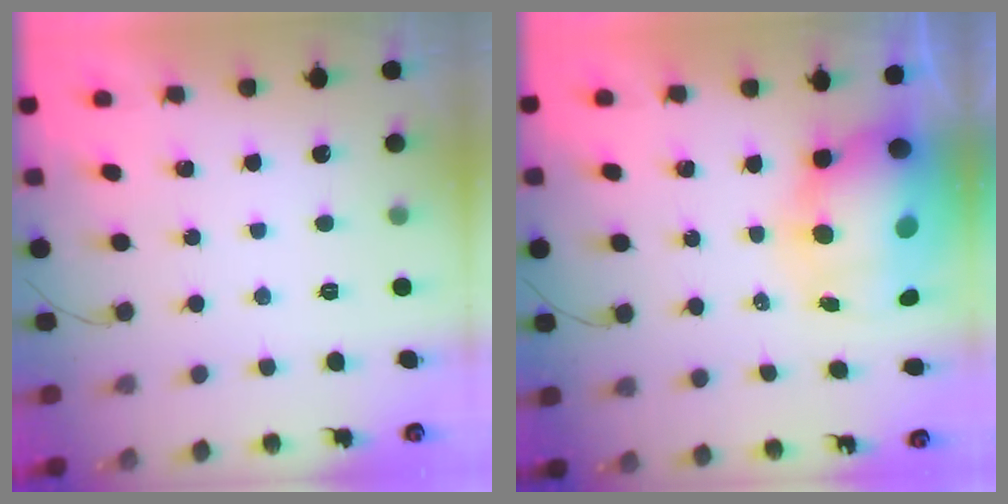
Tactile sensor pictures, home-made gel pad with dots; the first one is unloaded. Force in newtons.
{"total": 15.5, "press": 15.0, "slide": 4.2}